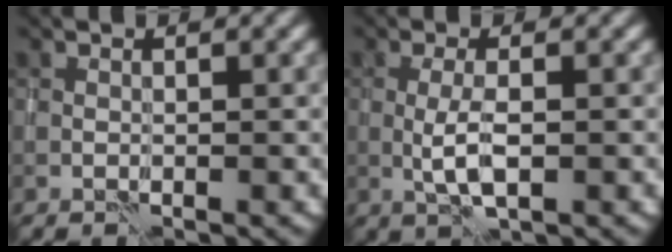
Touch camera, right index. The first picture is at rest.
{"total": 2.7, "force": [-0.5, 0.6, 2.6], "torque": [-0.060, -0.001, -0.010]}